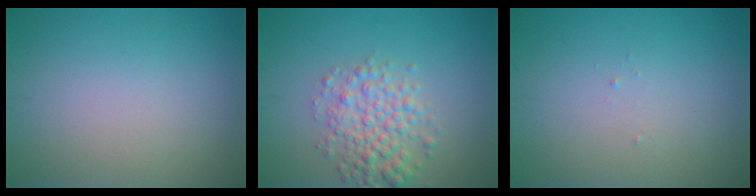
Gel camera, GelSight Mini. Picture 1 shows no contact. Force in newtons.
{"total": 4.0, "press": 4.0, "slide": 0.1}
{"total": 0.0}